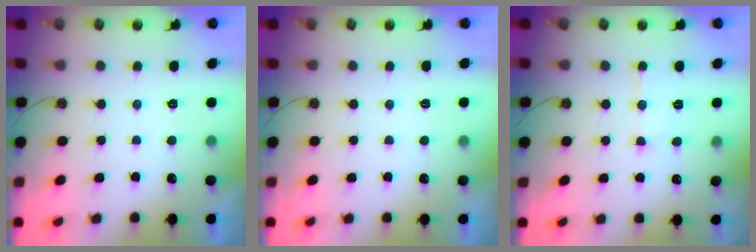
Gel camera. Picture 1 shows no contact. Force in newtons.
{"total": 3.1, "press": 3.1, "slide": 0.4}
{"total": 7.6, "press": 7.6, "slide": 0.3}